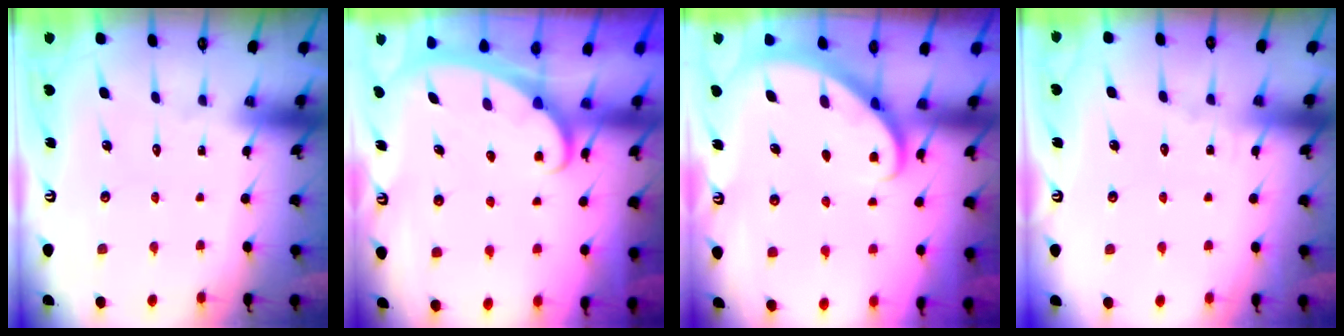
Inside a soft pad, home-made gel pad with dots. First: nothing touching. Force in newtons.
{"total": 2.4, "press": 2.4, "slide": 0.3}
{"total": 2.8, "press": 2.8, "slide": 0.2}
{"total": 2.7, "press": 2.7, "slide": 0.3}